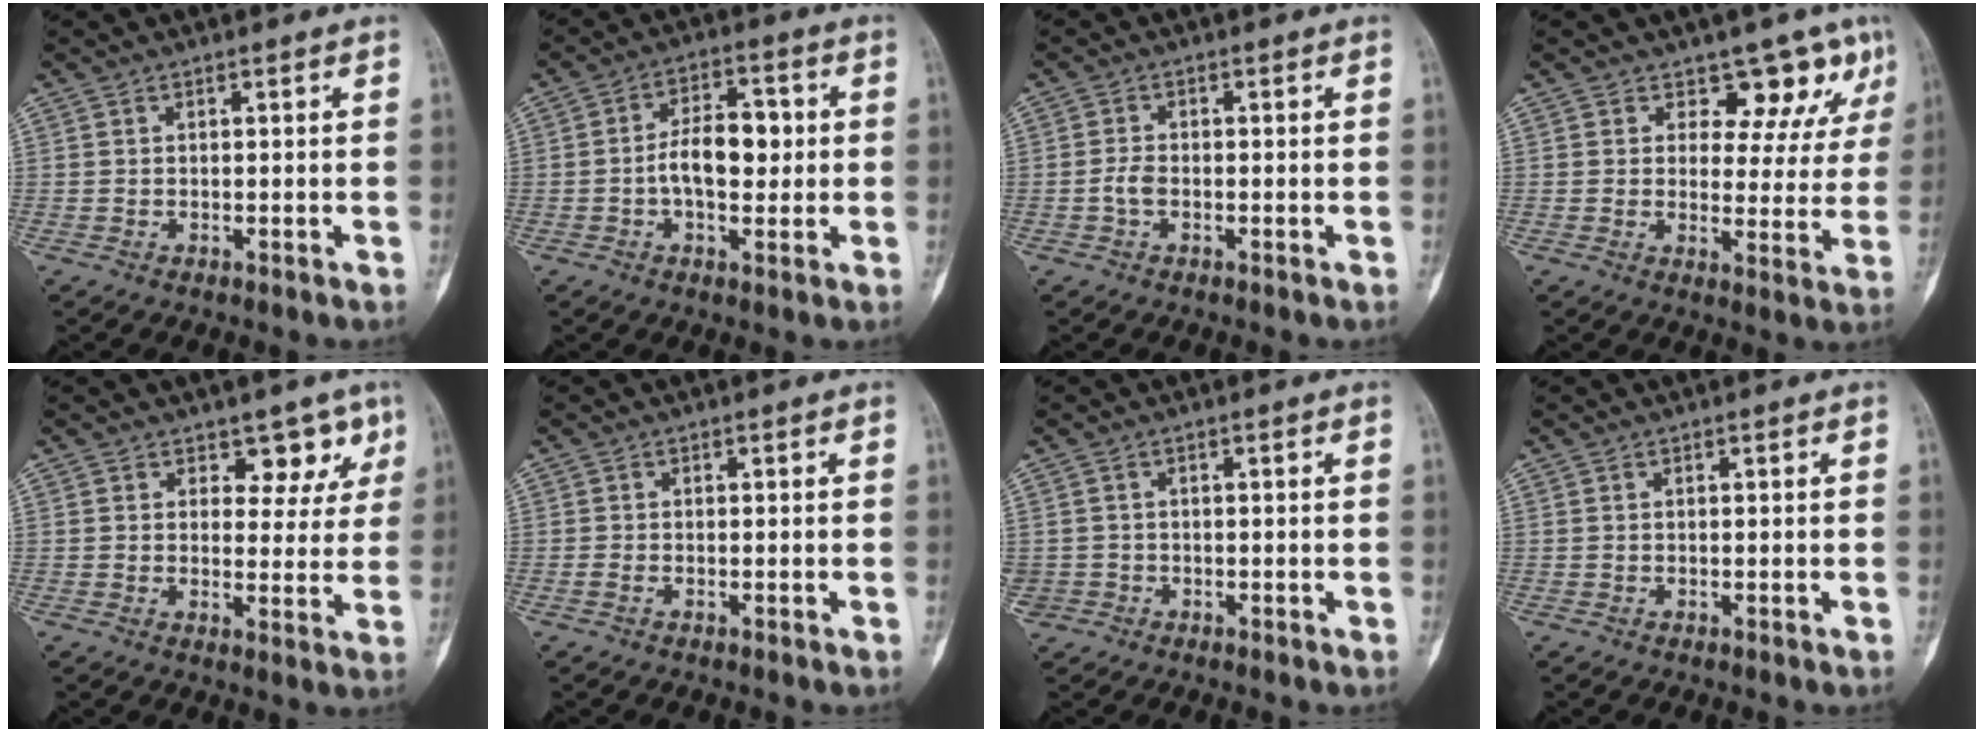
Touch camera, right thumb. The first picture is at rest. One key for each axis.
{"total": 9.2, "fx": -0.2, "fy": 5.1, "fz": 7.6, "tx": -0.106, "ty": 0.020, "tz": -0.009}
{"total": 2.1, "fx": -0.7, "fy": 1.2, "fz": 1.6, "tx": -0.034, "ty": 0.007, "tz": -0.018}
{"total": 8.8, "fx": 6.2, "fy": 5.3, "fz": 3.2, "tx": 0.003, "ty": -0.037, "tz": 0.065}
{"total": 5.8, "fx": 3.6, "fy": 3.9, "fz": 2.4, "tx": 0.015, "ty": -0.016, "tz": 0.044}
{"total": 0.8, "fx": -0.3, "fy": 0.5, "fz": 0.5, "tx": -0.017, "ty": -0.001, "tz": -0.007}
{"total": 2.7, "fx": -0.8, "fy": 2.5, "fz": 0.5, "tx": -0.006, "ty": 0.009, "tz": -0.015}
{"total": 0.0}